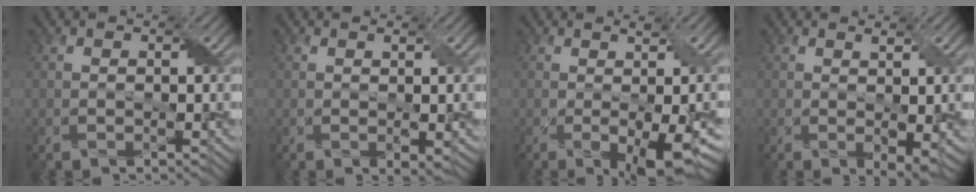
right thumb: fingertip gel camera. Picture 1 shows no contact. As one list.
[{"total": 1.5, "force": [0.3, 0.2, 1.5], "torque": [-0.027, -0.001, 0.007]}, {"total": 7.2, "force": [-1.1, 1.5, 6.9], "torque": [-0.102, -0.003, -0.011]}, {"total": 2.6, "force": [0.5, 0.4, 2.5], "torque": [-0.047, -0.004, 0.013]}]